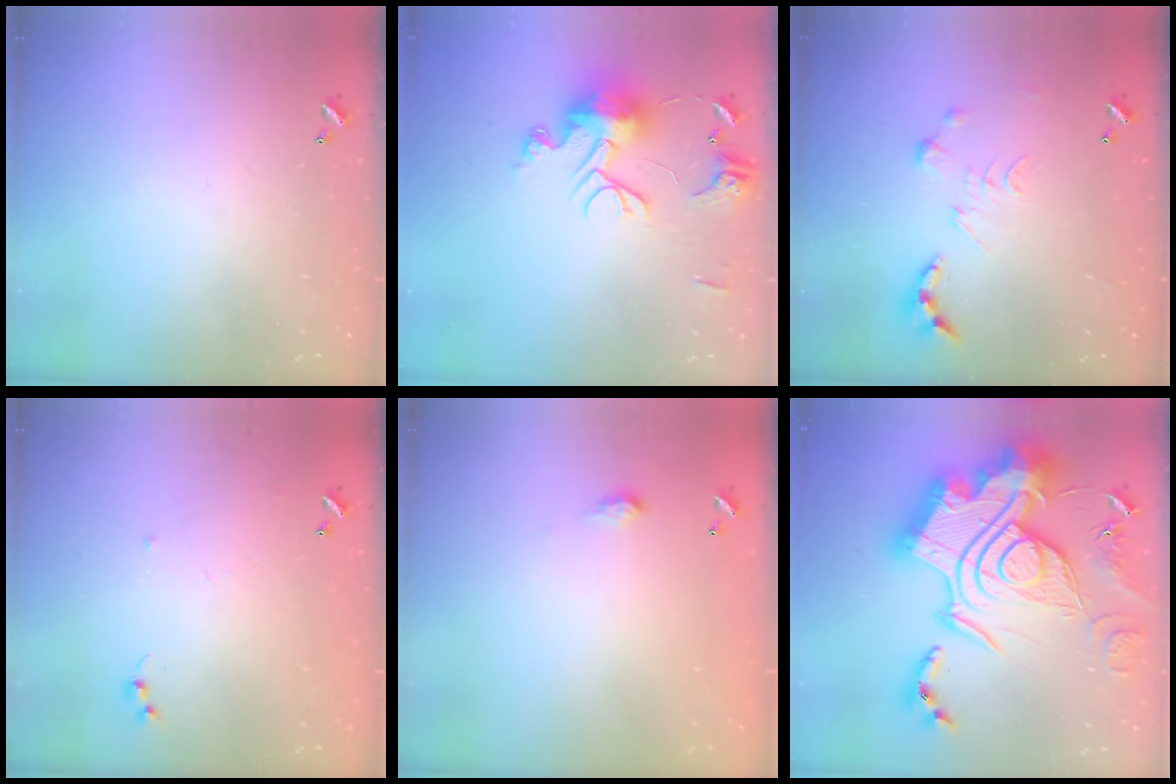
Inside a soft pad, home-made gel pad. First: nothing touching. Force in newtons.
{"total": 13.5, "press": 13.5, "slide": 1.0}
{"total": 0.0}
{"total": 5.8, "press": 5.7, "slide": 0.8}
{"total": 2.0, "press": 2.0, "slide": 0.3}
{"total": 0.6, "press": 0.6, "slide": 0.0}